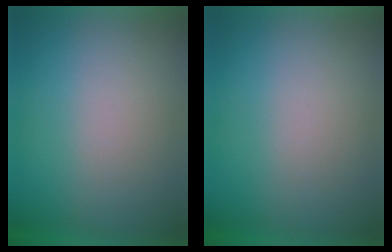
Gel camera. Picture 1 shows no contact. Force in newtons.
{"total": 0.0}